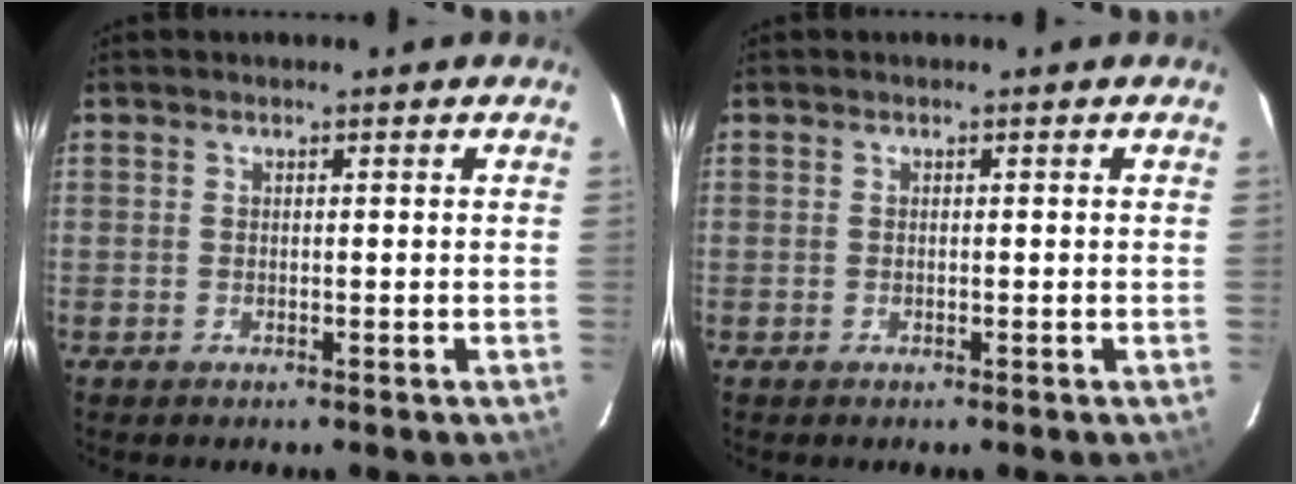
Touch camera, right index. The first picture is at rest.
{"total": 0.0}